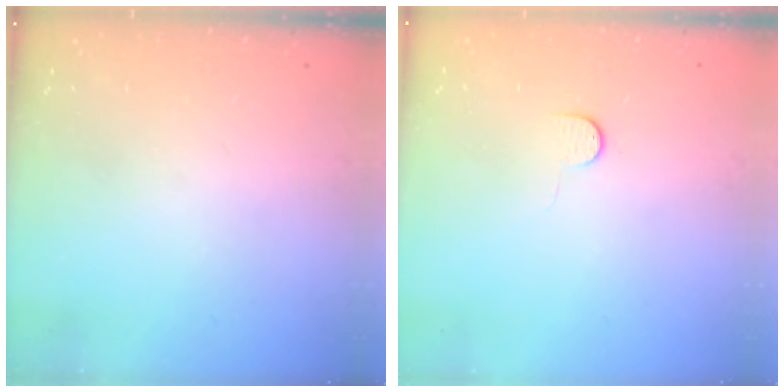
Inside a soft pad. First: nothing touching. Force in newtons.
{"total": 4.9, "press": 4.9, "slide": 0.5}